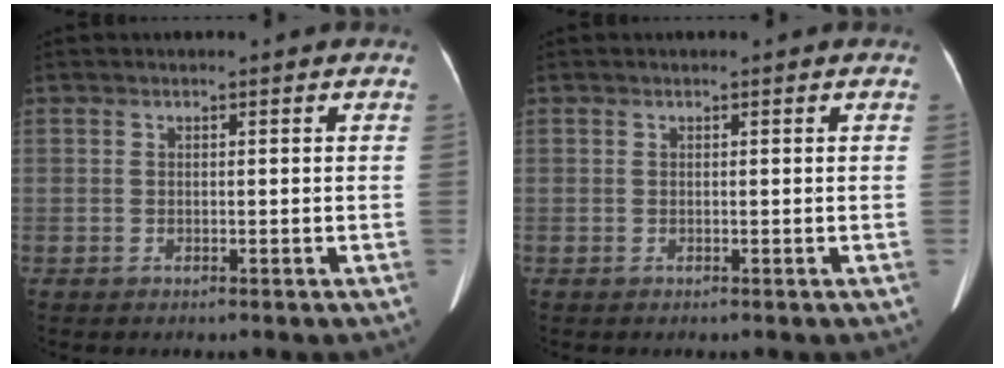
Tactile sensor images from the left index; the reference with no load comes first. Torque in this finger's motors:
{"motor_torque": [0.00, 0.01, 0.00, 0.00]}